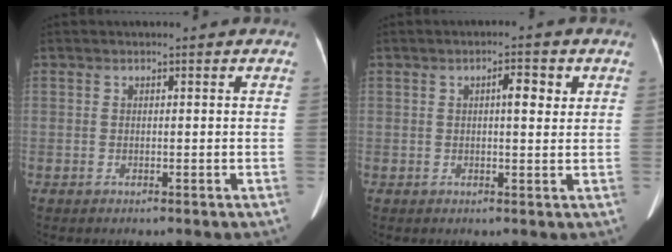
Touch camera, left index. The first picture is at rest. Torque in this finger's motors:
{"motor_torque": [0.09, 0.05, 0.06, 0.01]}